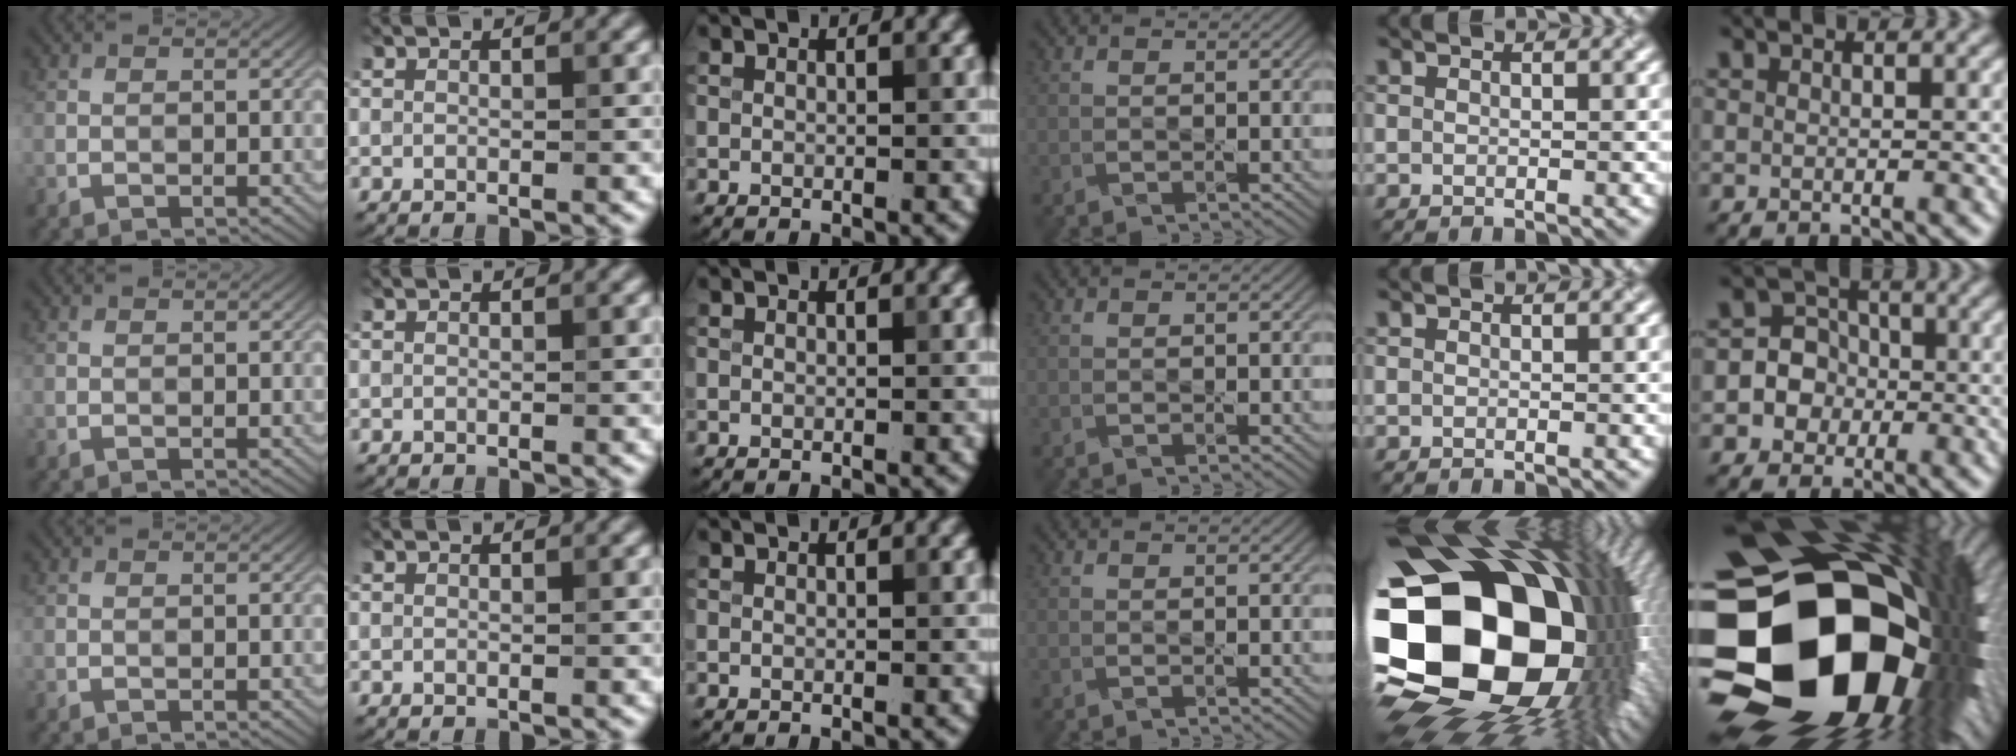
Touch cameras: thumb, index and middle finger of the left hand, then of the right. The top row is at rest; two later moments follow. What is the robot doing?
{"motion": "press", "object": "stapler"}